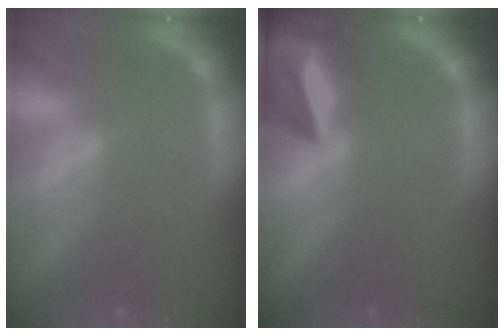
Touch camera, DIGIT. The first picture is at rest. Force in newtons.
{"total": 7.9}